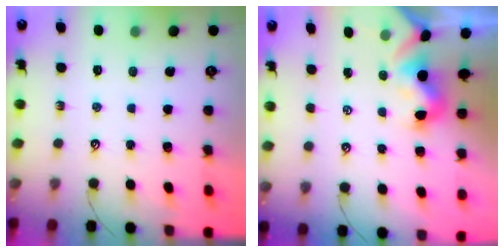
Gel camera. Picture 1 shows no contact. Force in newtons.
{"total": 1.9, "press": 1.8, "slide": 0.7}